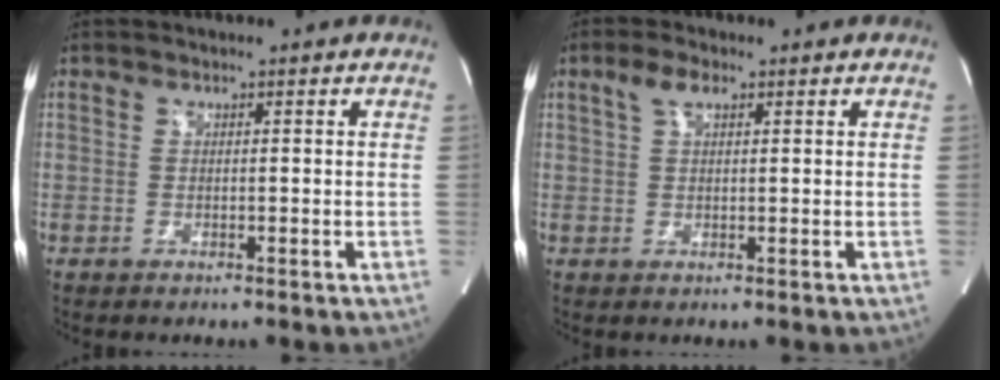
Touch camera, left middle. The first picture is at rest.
{"total": 2.9, "force": [1.5, 1.1, 2.2], "torque": [-0.050, 0.014, 0.033]}